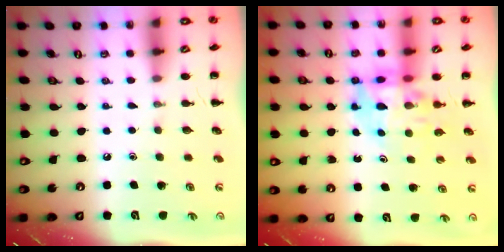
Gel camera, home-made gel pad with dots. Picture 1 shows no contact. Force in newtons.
{"total": 10.5, "press": 10.0, "slide": 3.1}